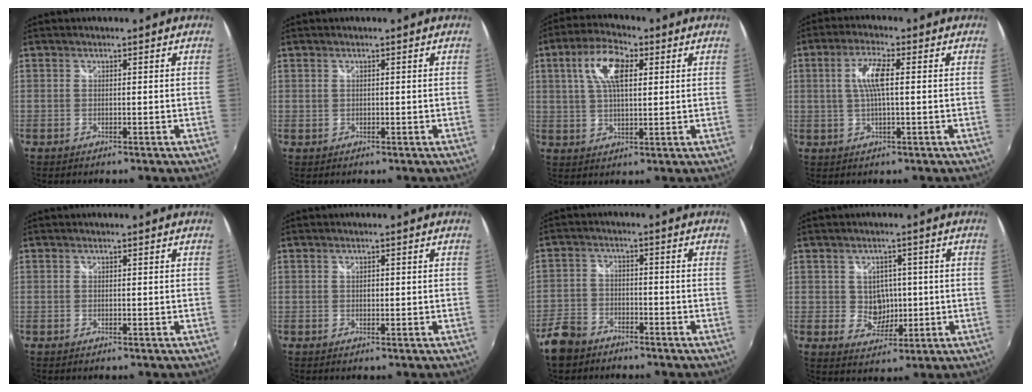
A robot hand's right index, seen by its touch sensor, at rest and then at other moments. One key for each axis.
{"total": 0.5, "fx": 0.3, "fy": 0.4, "fz": 0.2, "tx": -0.002, "ty": 0.001, "tz": 0.005}
{"total": 9.7, "fx": 3.3, "fy": 4.3, "fz": 8.0, "tx": -0.155, "ty": 0.021, "tz": 0.059}
{"total": 5.9, "fx": 0.7, "fy": 1.1, "fz": 5.8, "tx": -0.110, "ty": 0.003, "tz": 0.015}
{"total": 0.0}
{"total": 0.7, "fx": 0.1, "fy": 0.6, "fz": 0.4, "tx": -0.004, "ty": 0.001, "tz": 0.001}
{"total": 7.2, "fx": -5.3, "fy": 4.4, "fz": 2.2, "tx": -0.070, "ty": 0.008, "tz": -0.102}
{"total": 5.2, "fx": 0.3, "fy": 4.8, "fz": 2.0, "tx": -0.037, "ty": 0.006, "tz": 0.012}